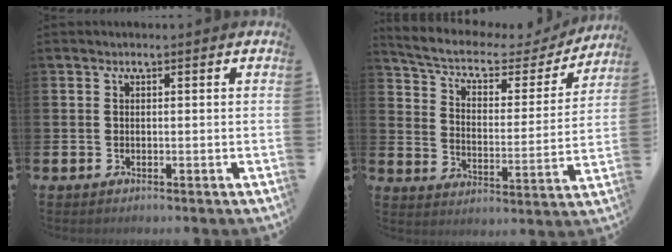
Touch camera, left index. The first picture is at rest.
{"total": 5.9, "force": [4.9, 2.3, 2.5], "torque": [-0.073, -0.041, 0.075]}